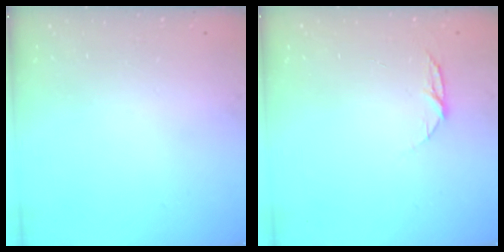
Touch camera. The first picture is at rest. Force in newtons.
{"total": 4.8, "press": 4.8, "slide": 0.6}